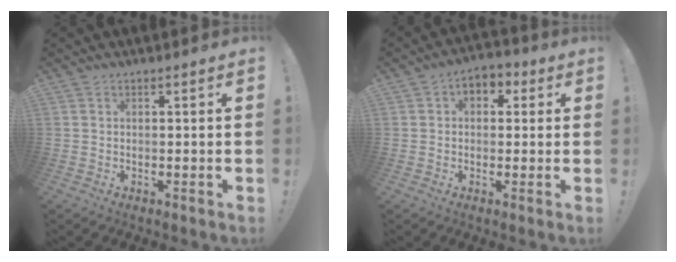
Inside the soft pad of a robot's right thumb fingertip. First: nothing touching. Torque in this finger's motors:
{"motor_torque": [0.67, 0.94, 0.37, -0.31, -0.04]}